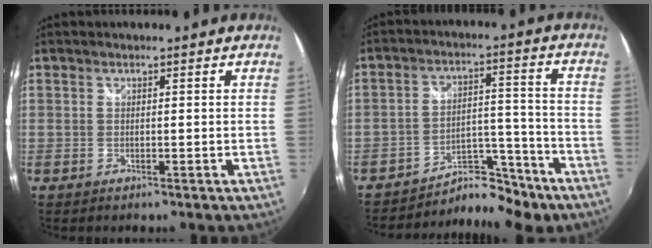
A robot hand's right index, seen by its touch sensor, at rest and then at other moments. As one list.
[{"total": 10.4, "force": [-9.0, 4.4, 2.6], "torque": [-0.036, 0.038, -0.129]}]